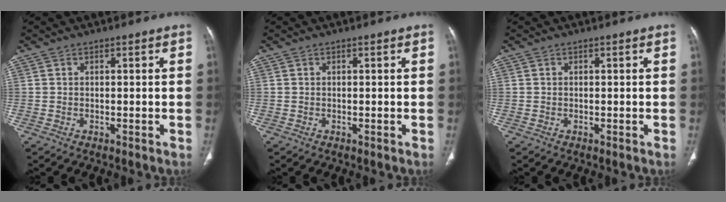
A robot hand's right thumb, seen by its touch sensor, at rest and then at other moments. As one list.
[{"total": 0.0}, {"total": 0.0}]